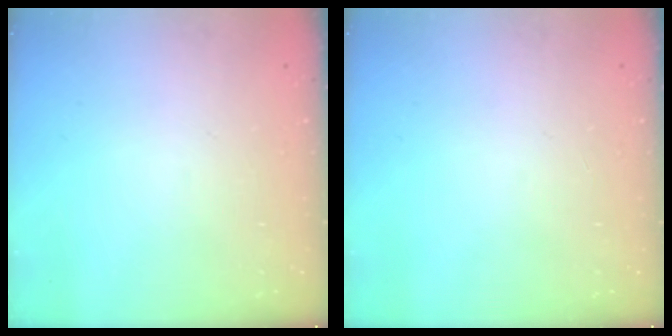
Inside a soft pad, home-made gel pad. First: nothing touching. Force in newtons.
{"total": 0.0}